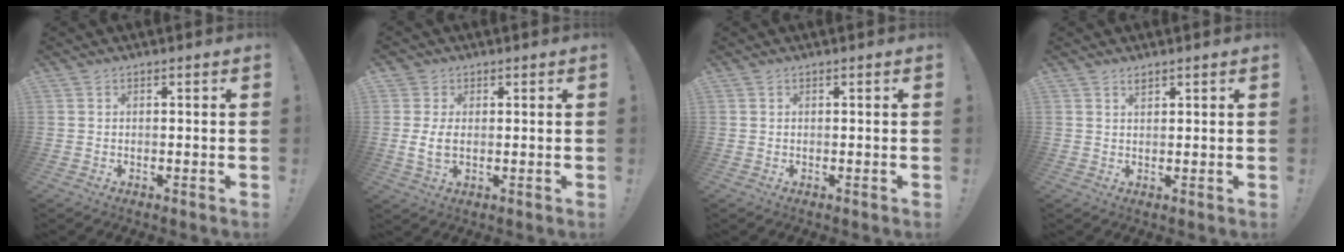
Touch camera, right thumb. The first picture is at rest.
{"total": 4.8, "force": [0.5, 3.3, 3.5], "torque": [-0.059, -0.005, 0.008]}
{"total": 0.0}
{"total": 1.6, "force": [1.5, 0.5, 0.5], "torque": [0.005, -0.008, 0.024]}